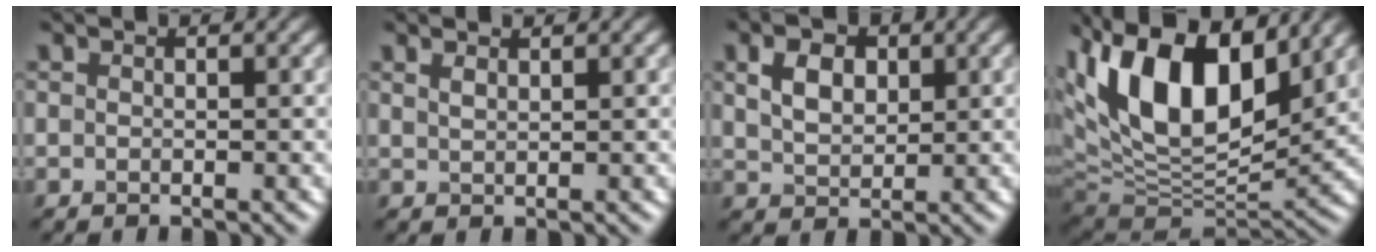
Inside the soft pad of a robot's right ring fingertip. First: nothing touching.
{"total": 1.1, "force": [0.9, 0.3, 0.5], "torque": [-0.011, 0.002, 0.018]}
{"total": 3.6, "force": [1.3, 2.3, 2.5], "torque": [-0.049, 0.004, 0.024]}
{"total": 15.9, "force": [6.4, 7.9, 12.3], "torque": [-0.224, 0.025, 0.106]}